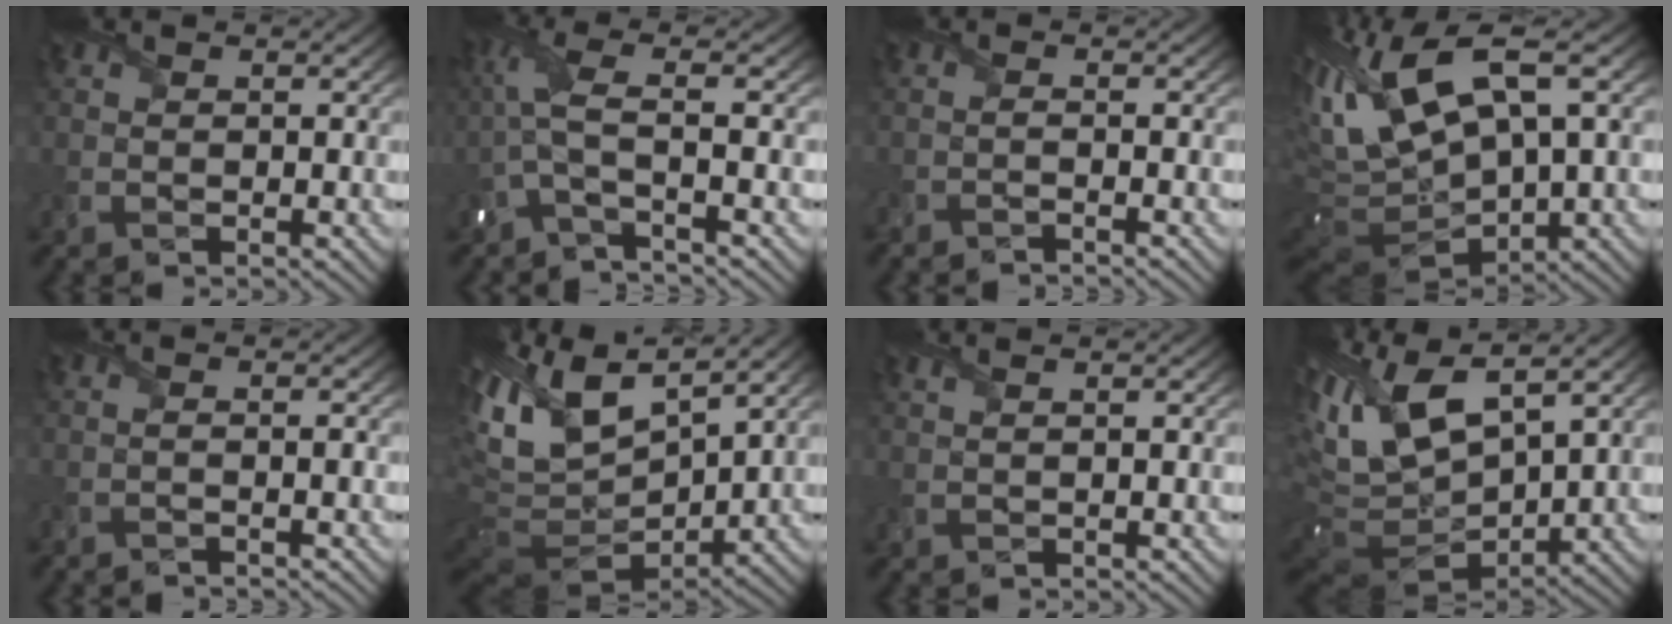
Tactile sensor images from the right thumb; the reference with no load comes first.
{"total": 5.3, "force": [-1.5, 0.9, 5.0], "torque": [-0.117, 0.005, -0.052]}
{"total": 1.5, "force": [-1.2, 0.3, 1.0], "torque": [-0.008, -0.008, -0.032]}
{"total": 16.5, "force": [3.3, 7.4, 14.4], "torque": [-0.338, -0.013, 0.088]}
{"total": 1.6, "force": [-1.0, 0.2, 1.2], "torque": [-0.011, -0.005, -0.029]}
{"total": 15.3, "force": [5.0, 7.6, 12.3], "torque": [-0.260, -0.009, 0.123]}
{"total": 1.2, "force": [0.7, 0.2, 1.0], "torque": [-0.024, -0.001, 0.002]}
{"total": 15.4, "force": [4.0, 6.8, 13.2], "torque": [-0.278, -0.008, 0.096]}